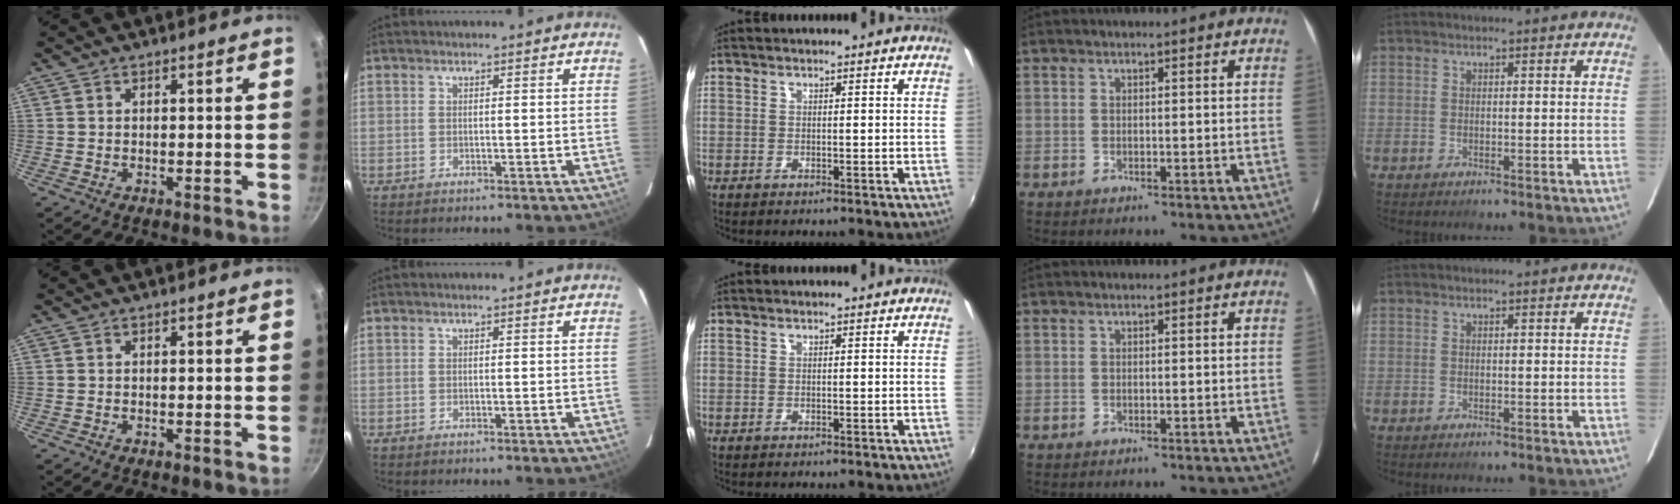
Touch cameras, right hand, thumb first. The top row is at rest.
{}